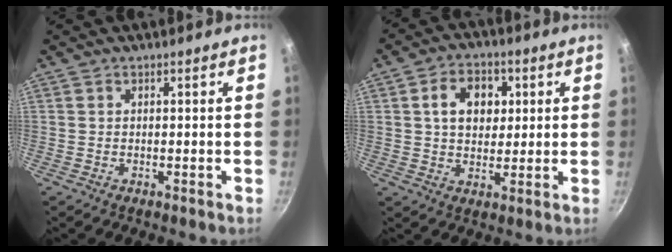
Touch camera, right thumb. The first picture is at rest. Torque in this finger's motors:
{"motor_torque": [-0.68, 0.74, 0.93, -0.24, 0.03]}